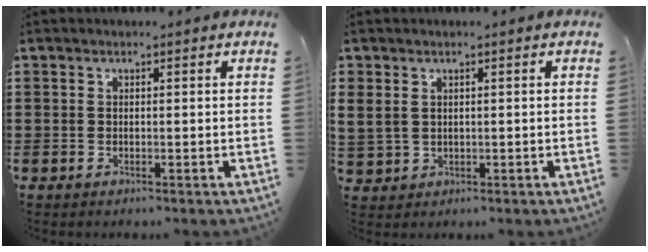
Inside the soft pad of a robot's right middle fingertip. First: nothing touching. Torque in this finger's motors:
{"motor_torque": [2.13, 0.01, 1.05, 0.21]}